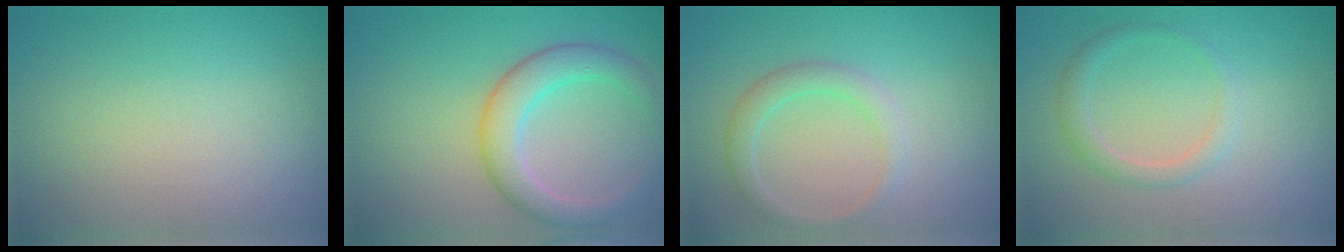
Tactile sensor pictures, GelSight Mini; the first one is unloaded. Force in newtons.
{"total": 4.3, "press": 4.3, "slide": 0.2}
{"total": 2.1, "press": 2.1, "slide": 0.1}
{"total": 1.8, "press": 1.8, "slide": 0.1}